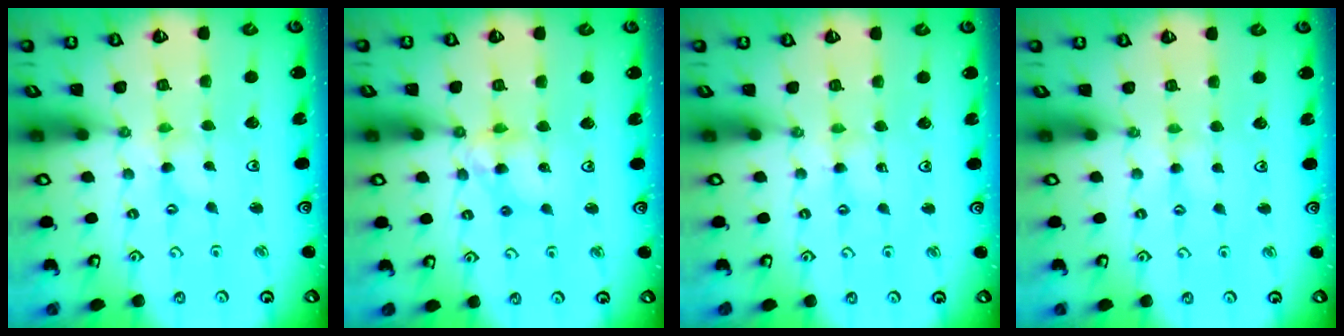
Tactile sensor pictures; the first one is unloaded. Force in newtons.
{"total": 8.6, "press": 8.5, "slide": 0.8}
{"total": 2.0, "press": 2.0, "slide": 0.3}
{"total": 1.2, "press": 1.2, "slide": 0.3}